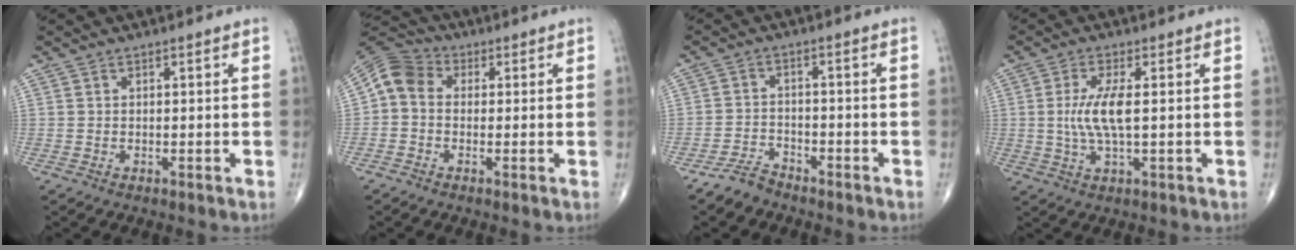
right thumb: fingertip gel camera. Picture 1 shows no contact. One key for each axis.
{"total": 7.0, "fx": 0.4, "fy": 5.6, "fz": 4.1, "tx": -0.068, "ty": 0.021, "tz": -0.011}
{"total": 4.0, "fx": -3.5, "fy": 1.7, "fz": 0.8, "tx": -0.015, "ty": 0.015, "tz": -0.069}
{"total": 6.6, "fx": 0.4, "fy": 1.5, "fz": 6.4, "tx": -0.149, "ty": -0.006, "tz": 0.009}